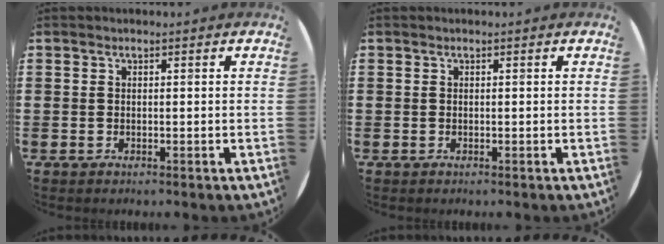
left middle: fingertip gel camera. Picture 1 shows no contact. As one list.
[{"total": 0.0}]